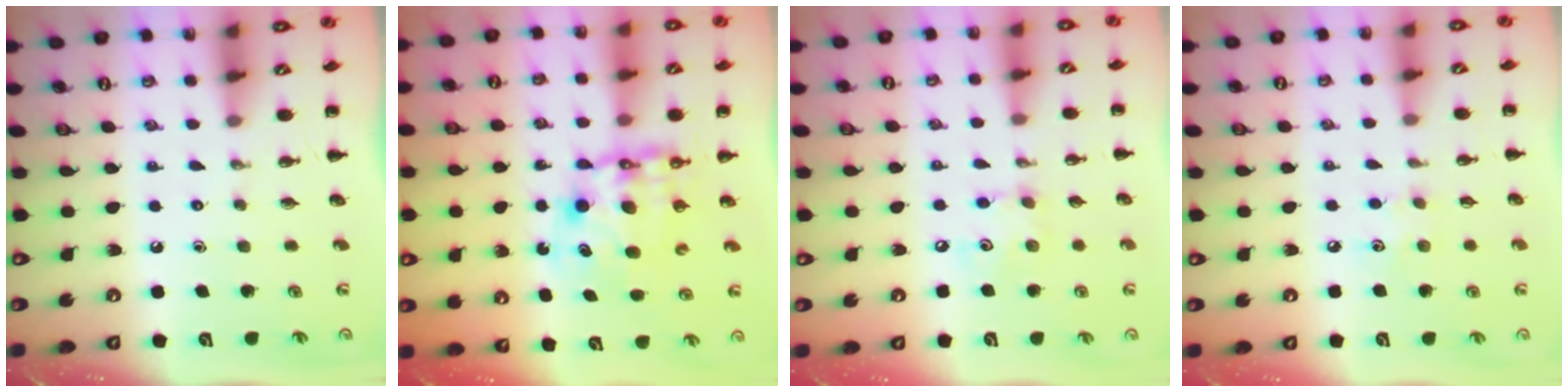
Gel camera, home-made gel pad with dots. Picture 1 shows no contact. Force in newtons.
{"total": 9.2, "press": 9.0, "slide": 2.2}
{"total": 5.3, "press": 5.2, "slide": 0.8}
{"total": 4.4, "press": 4.3, "slide": 1.1}